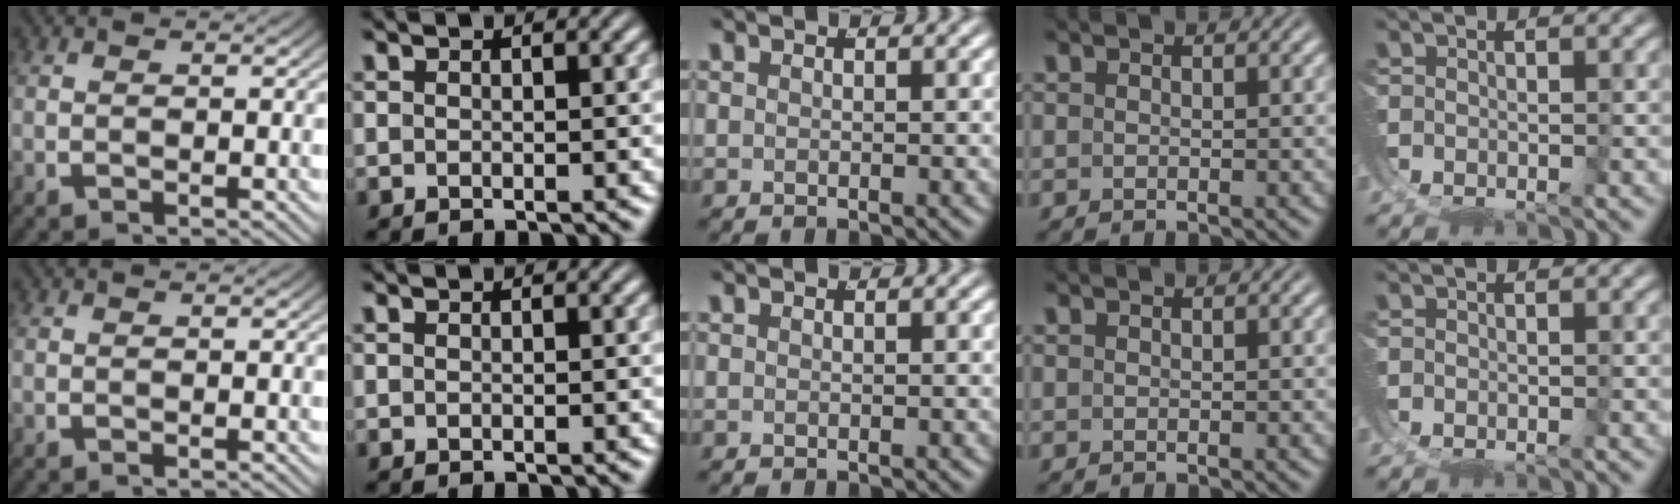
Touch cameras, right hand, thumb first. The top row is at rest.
{"little": {"total": 0.5, "force": [0.0, -0.5, 0.0], "torque": [0.001, 0.001, 0.002]}}